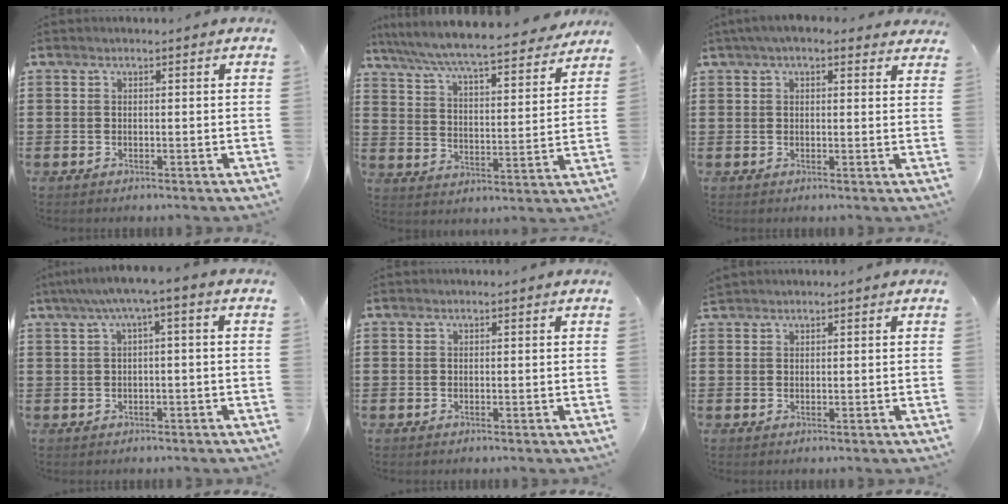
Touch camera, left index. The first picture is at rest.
{"total": 6.9, "force": [6.5, -0.2, 2.4], "torque": [-0.077, -0.048, 0.108]}
{"total": 3.2, "force": [2.4, 1.1, 1.8], "torque": [-0.042, 0.003, 0.045]}
{"total": 3.1, "force": [-0.7, 0.2, 3.0], "torque": [-0.054, 0.002, -0.018]}
{"total": 0.0}
{"total": 0.9, "force": [0.9, 0.2, 0.0], "torque": [-0.004, 0.001, 0.018]}